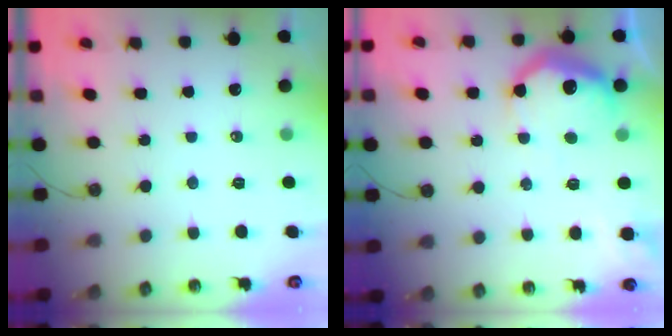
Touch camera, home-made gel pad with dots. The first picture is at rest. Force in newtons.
{"total": 14.4, "press": 14.4, "slide": 0.9}